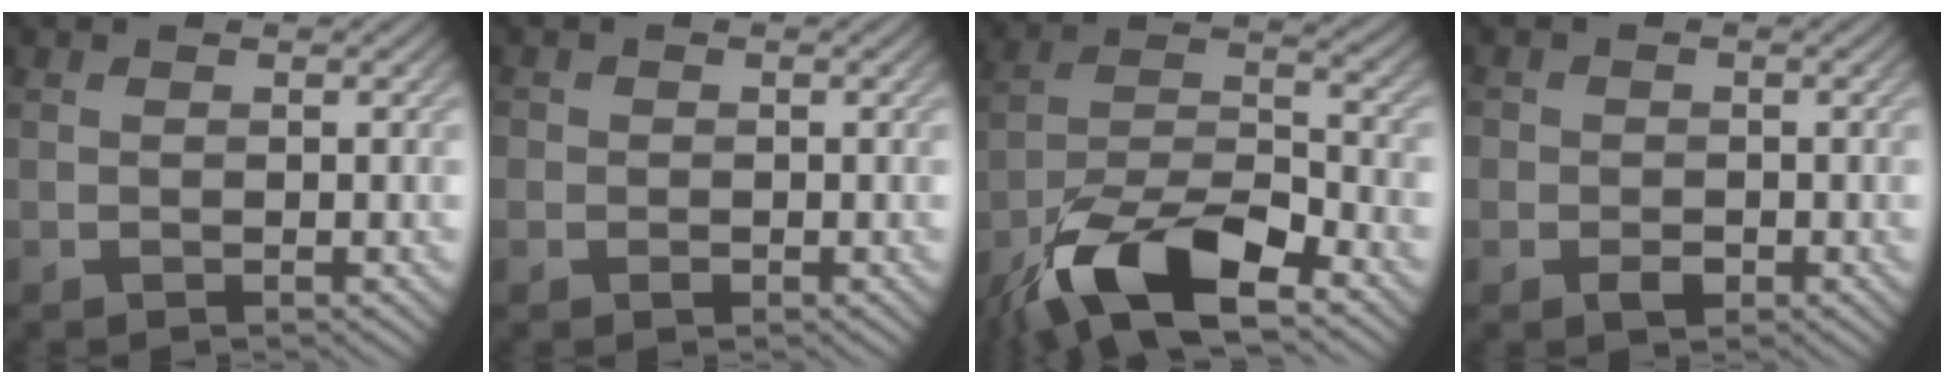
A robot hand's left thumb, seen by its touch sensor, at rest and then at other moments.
{"total": 1.5, "force": [-0.4, 1.3, 0.5], "torque": [-0.003, -0.005, -0.011]}
{"total": 14.0, "force": [-9.1, 5.0, 9.4], "torque": [-0.182, -0.003, -0.184]}
{"total": 2.3, "force": [-0.9, 1.9, 1.0], "torque": [-0.015, -0.005, -0.022]}